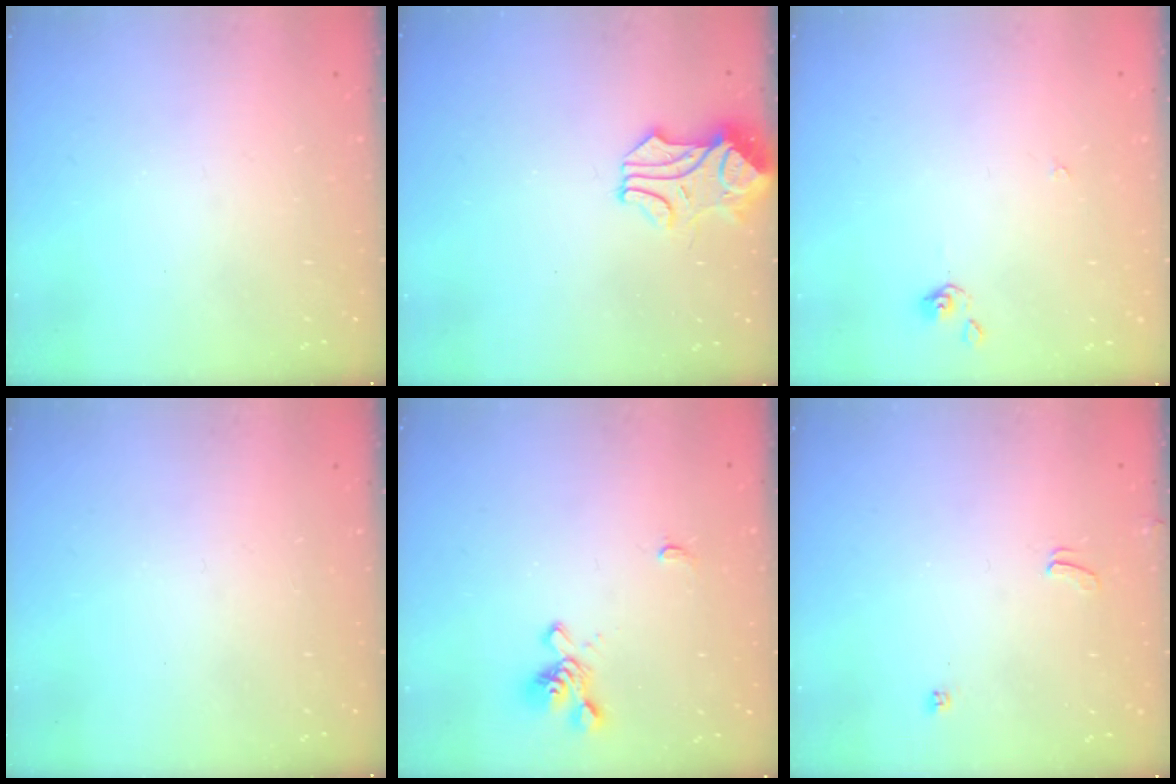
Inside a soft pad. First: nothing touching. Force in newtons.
{"total": 0.5, "press": 0.5, "slide": 0.1}
{"total": 1.1, "press": 1.0, "slide": 0.4}
{"total": 0.0}
{"total": 1.2, "press": 0.2, "slide": 1.2}
{"total": 2.6, "press": 2.5, "slide": 0.4}